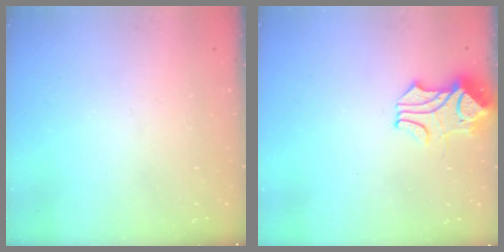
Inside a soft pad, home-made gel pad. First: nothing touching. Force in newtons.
{"total": 1.9, "press": 1.6, "slide": 1.0}